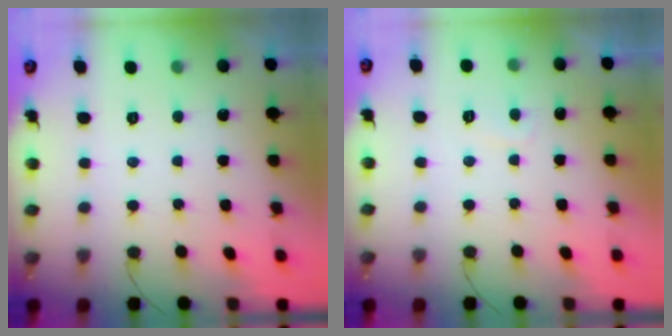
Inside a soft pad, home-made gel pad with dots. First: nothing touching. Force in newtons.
{"total": 2.0, "press": 1.9, "slide": 0.6}